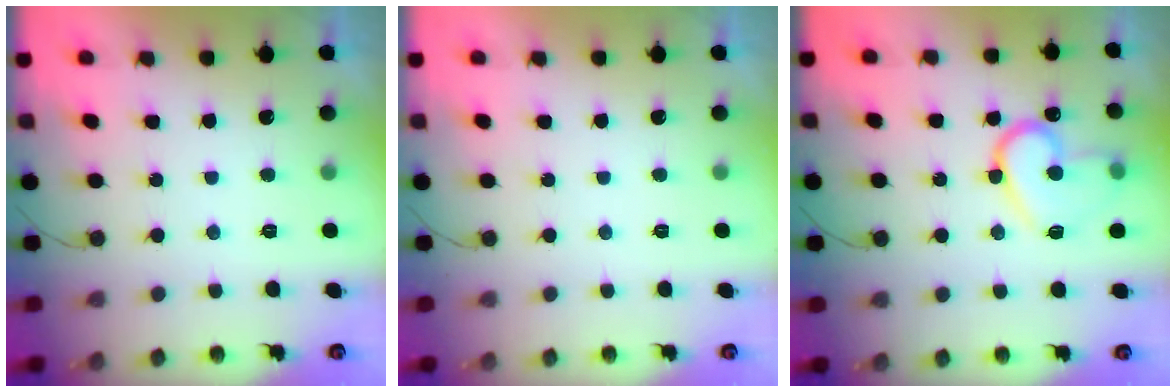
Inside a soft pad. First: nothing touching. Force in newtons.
{"total": 0.0}
{"total": 14.3, "press": 14.2, "slide": 1.2}